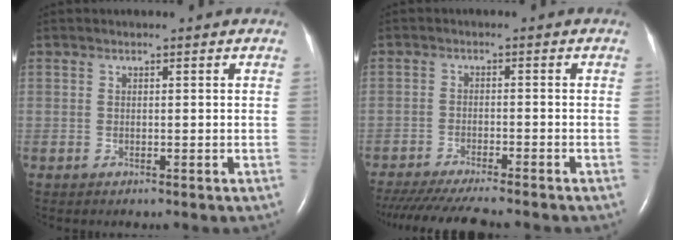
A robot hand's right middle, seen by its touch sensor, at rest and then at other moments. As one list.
[{"total": 12.8, "force": [-11.3, 0.9, 6.1], "torque": [-0.094, -0.031, -0.168]}]